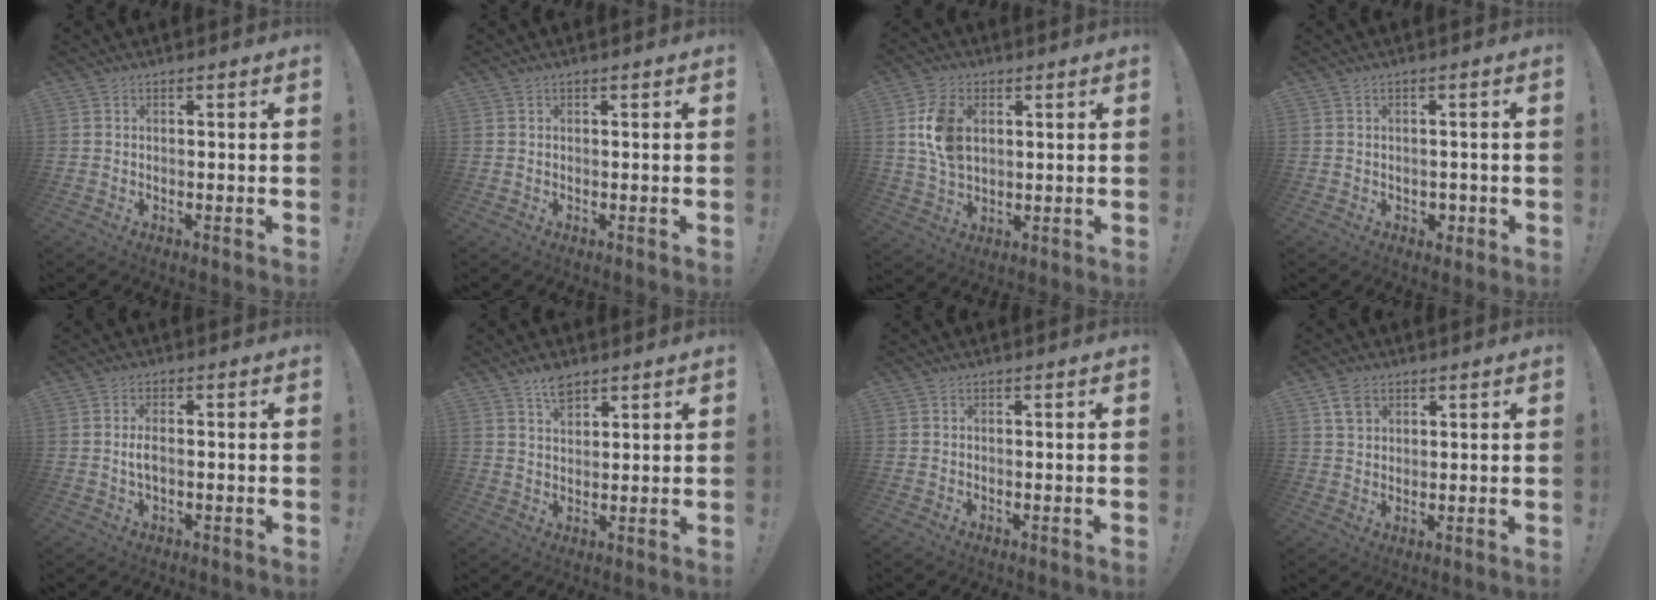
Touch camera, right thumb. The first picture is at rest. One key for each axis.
{"total": 0.0}
{"total": 11.2, "fx": 2.5, "fy": 7.7, "fz": 7.8, "tx": -0.136, "ty": 0.001, "tz": 0.047}
{"total": 2.8, "fx": -0.6, "fy": 2.4, "fz": 1.2, "tx": -0.009, "ty": 0.000, "tz": -0.010}
{"total": 3.1, "fx": -0.4, "fy": 1.3, "fz": 2.8, "tx": -0.056, "ty": 0.003, "tz": -0.010}
{"total": 5.6, "fx": 4.0, "fy": 2.8, "fz": 2.7, "tx": -0.048, "ty": -0.016, "tz": 0.074}
{"total": 0.0}
{"total": 5.3, "fx": 3.1, "fy": 3.6, "fz": 2.2, "tx": -0.028, "ty": -0.006, "tz": 0.058}